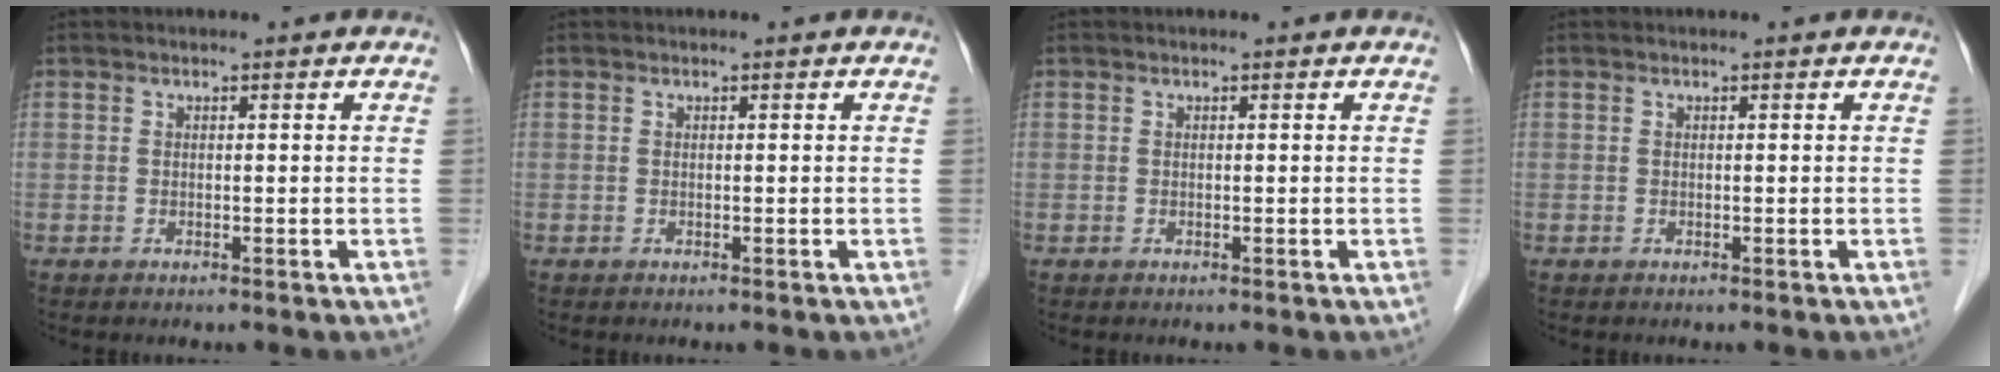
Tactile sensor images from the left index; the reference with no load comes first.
{"total": 0.0}
{"total": 0.0}
{"total": 0.0}